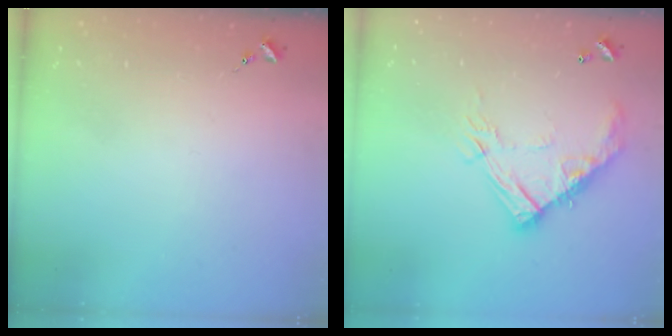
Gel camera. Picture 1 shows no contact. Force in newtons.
{"total": 15.6, "press": 15.6, "slide": 1.2}